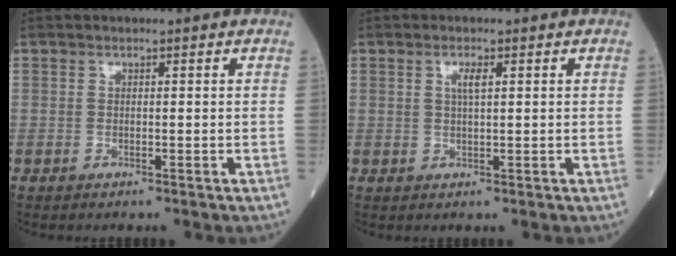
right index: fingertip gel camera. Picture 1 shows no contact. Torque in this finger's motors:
{"motor_torque": [0.33, 0.15, 0.14, 0.05]}